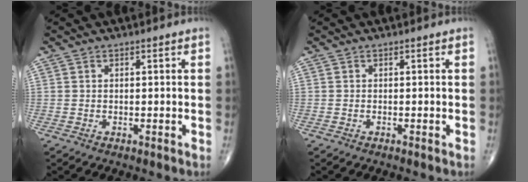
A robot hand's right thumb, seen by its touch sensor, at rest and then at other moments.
{"total": 0.0}